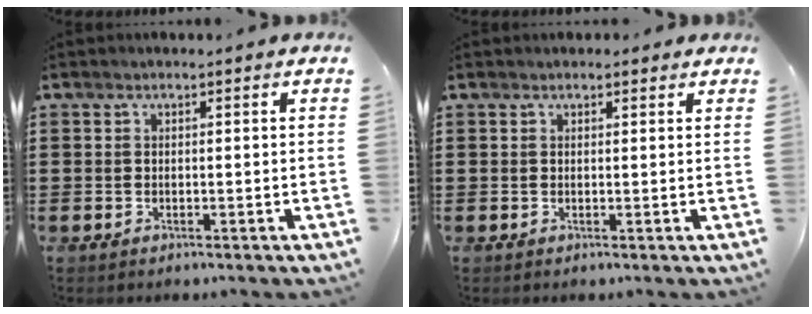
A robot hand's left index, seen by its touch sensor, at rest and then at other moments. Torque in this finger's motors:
{"motor_torque": [0.27, -0.67, 0.03, 0.02]}